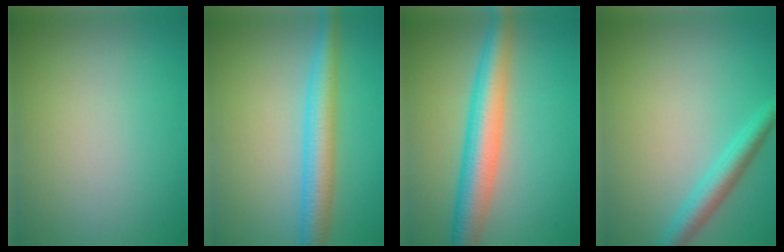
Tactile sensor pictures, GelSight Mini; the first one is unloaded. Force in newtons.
{"total": 4.7, "press": 4.7, "slide": 0.0}
{"total": 6.3, "press": 6.3, "slide": 0.1}
{"total": 3.0, "press": 2.9, "slide": 0.2}